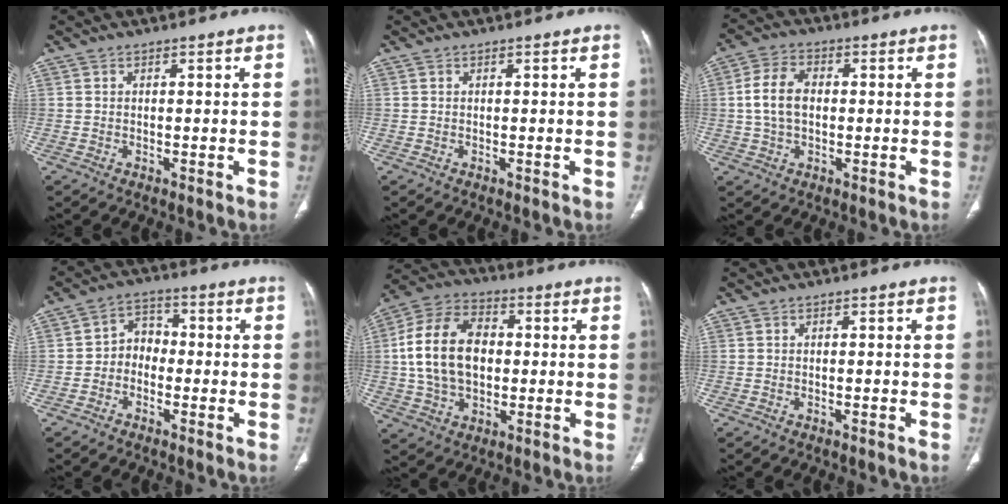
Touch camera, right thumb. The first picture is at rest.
{"total": 0.0}
{"total": 8.1, "force": [0.4, 5.3, 6.1], "torque": [-0.119, 0.018, 0.005]}
{"total": 5.1, "force": [-1.4, 4.2, 2.4], "torque": [-0.015, 0.027, -0.040]}
{"total": 16.1, "force": [0.8, 10.9, 11.9], "torque": [-0.213, 0.023, 0.012]}
{"total": 0.5, "force": [-0.3, 0.0, 0.4], "torque": [-0.013, 0.002, -0.003]}